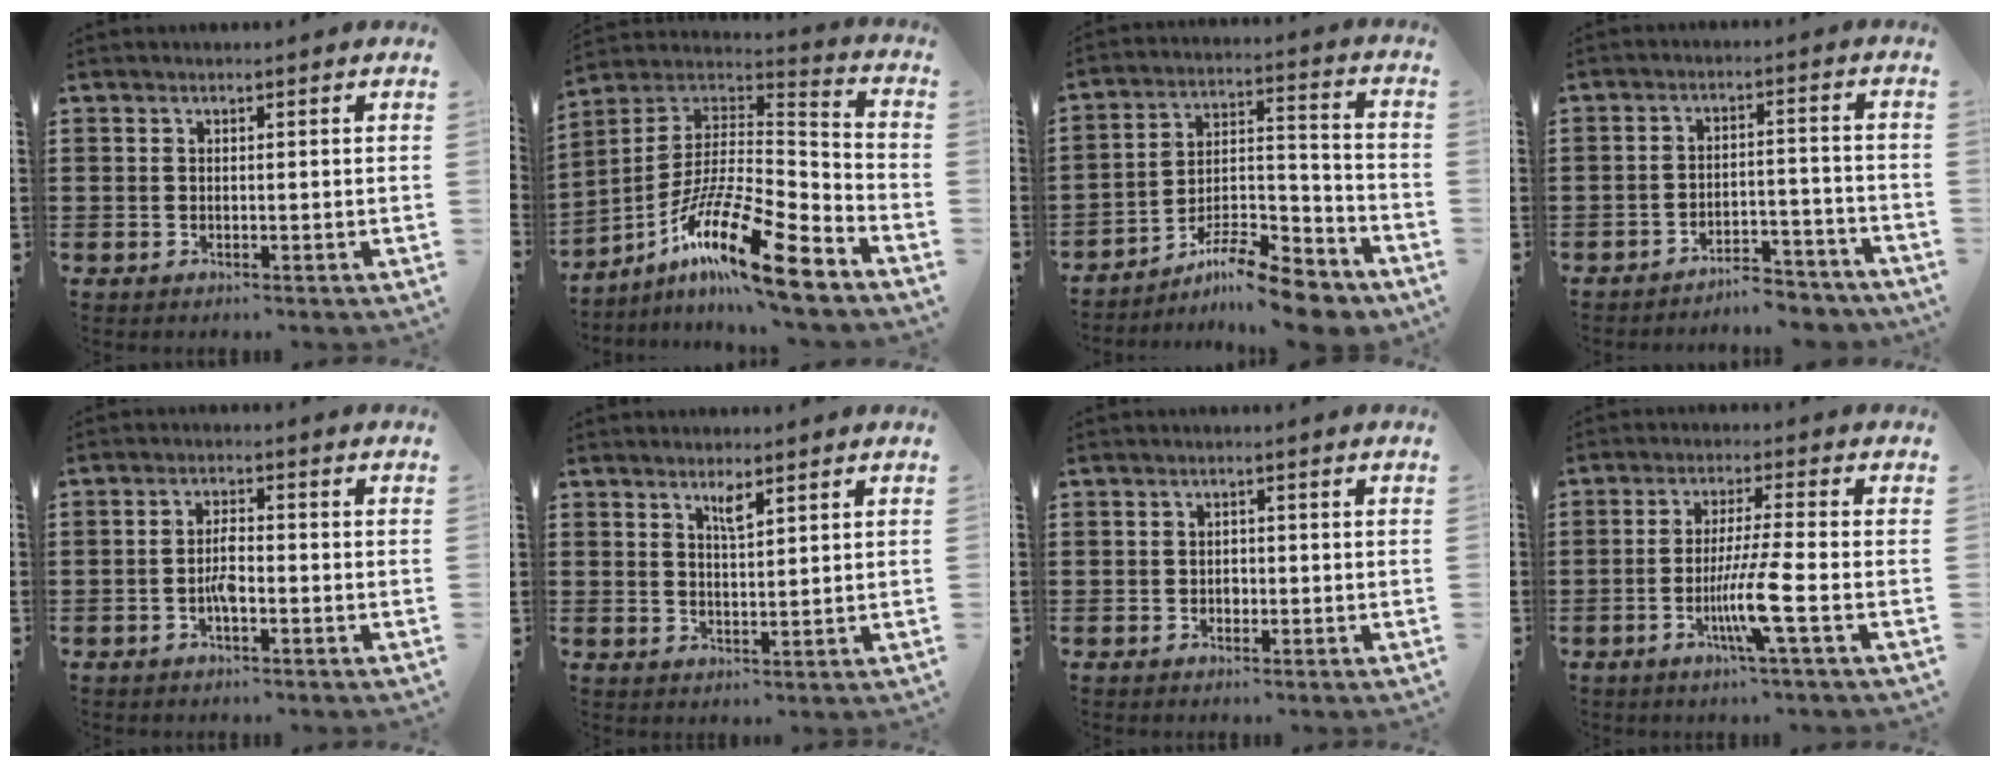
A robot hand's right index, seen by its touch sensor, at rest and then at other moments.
{"total": 17.3, "force": [-11.0, 3.2, 12.9], "torque": [-0.243, 0.021, -0.199]}
{"total": 10.7, "force": [-9.0, 2.5, 5.2], "torque": [-0.071, 0.032, -0.169]}
{"total": 5.3, "force": [-5.1, 0.6, 1.1], "torque": [-0.019, 0.010, -0.103]}
{"total": 3.2, "force": [-1.1, 0.9, 2.9], "torque": [-0.068, -0.001, -0.026]}
{"total": 2.5, "force": [1.7, 0.5, 1.8], "torque": [-0.030, 0.000, 0.028]}
{"total": 1.0, "force": [-0.3, 0.7, 0.6], "torque": [-0.014, 0.000, -0.006]}
{"total": 7.6, "force": [-2.8, -0.6, 7.1], "torque": [-0.137, -0.021, -0.054]}